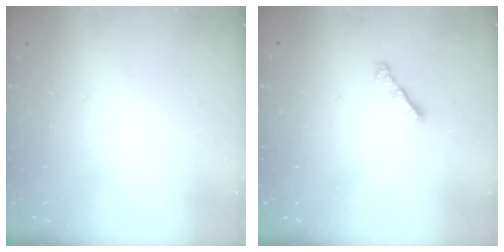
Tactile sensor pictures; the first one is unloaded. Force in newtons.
{"total": 2.6, "press": 2.5, "slide": 0.7}